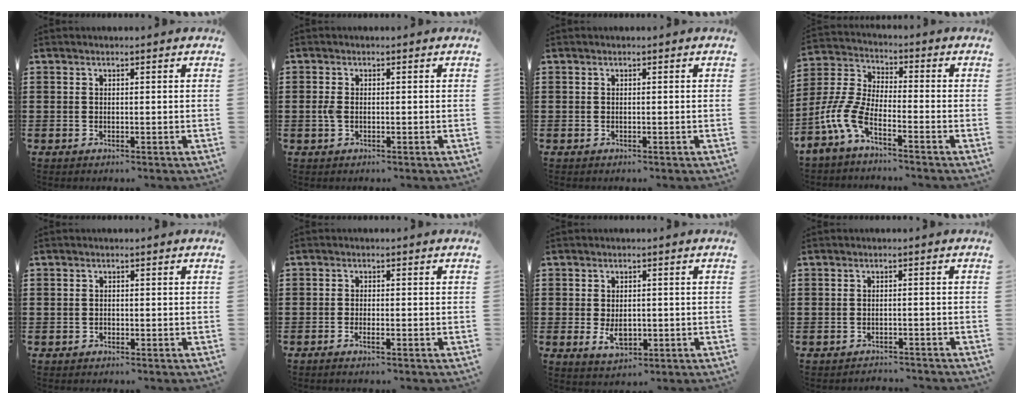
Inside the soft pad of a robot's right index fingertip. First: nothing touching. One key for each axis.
{"total": 1.7, "fx": -0.3, "fy": 1.0, "fz": 1.4, "tx": -0.036, "ty": 0.000, "tz": -0.009}
{"total": 0.0}
{"total": 7.0, "fx": -4.7, "fy": 1.9, "fz": 4.8, "tx": -0.144, "ty": -0.019, "tz": -0.101}
{"total": 0.7, "fx": -0.5, "fy": 0.5, "fz": 0.0, "tx": 0.000, "ty": 0.003, "tz": -0.011}
{"total": 1.1, "fx": -0.8, "fy": 0.1, "fz": 0.7, "tx": -0.015, "ty": -0.005, "tz": -0.014}
{"total": 3.4, "fx": -0.3, "fy": 2.1, "fz": 2.6, "tx": -0.043, "ty": 0.001, "tz": -0.006}
{"total": 1.6, "fx": -1.6, "fy": 0.2, "fz": -0.2, "tx": -0.002, "ty": 0.002, "tz": -0.036}